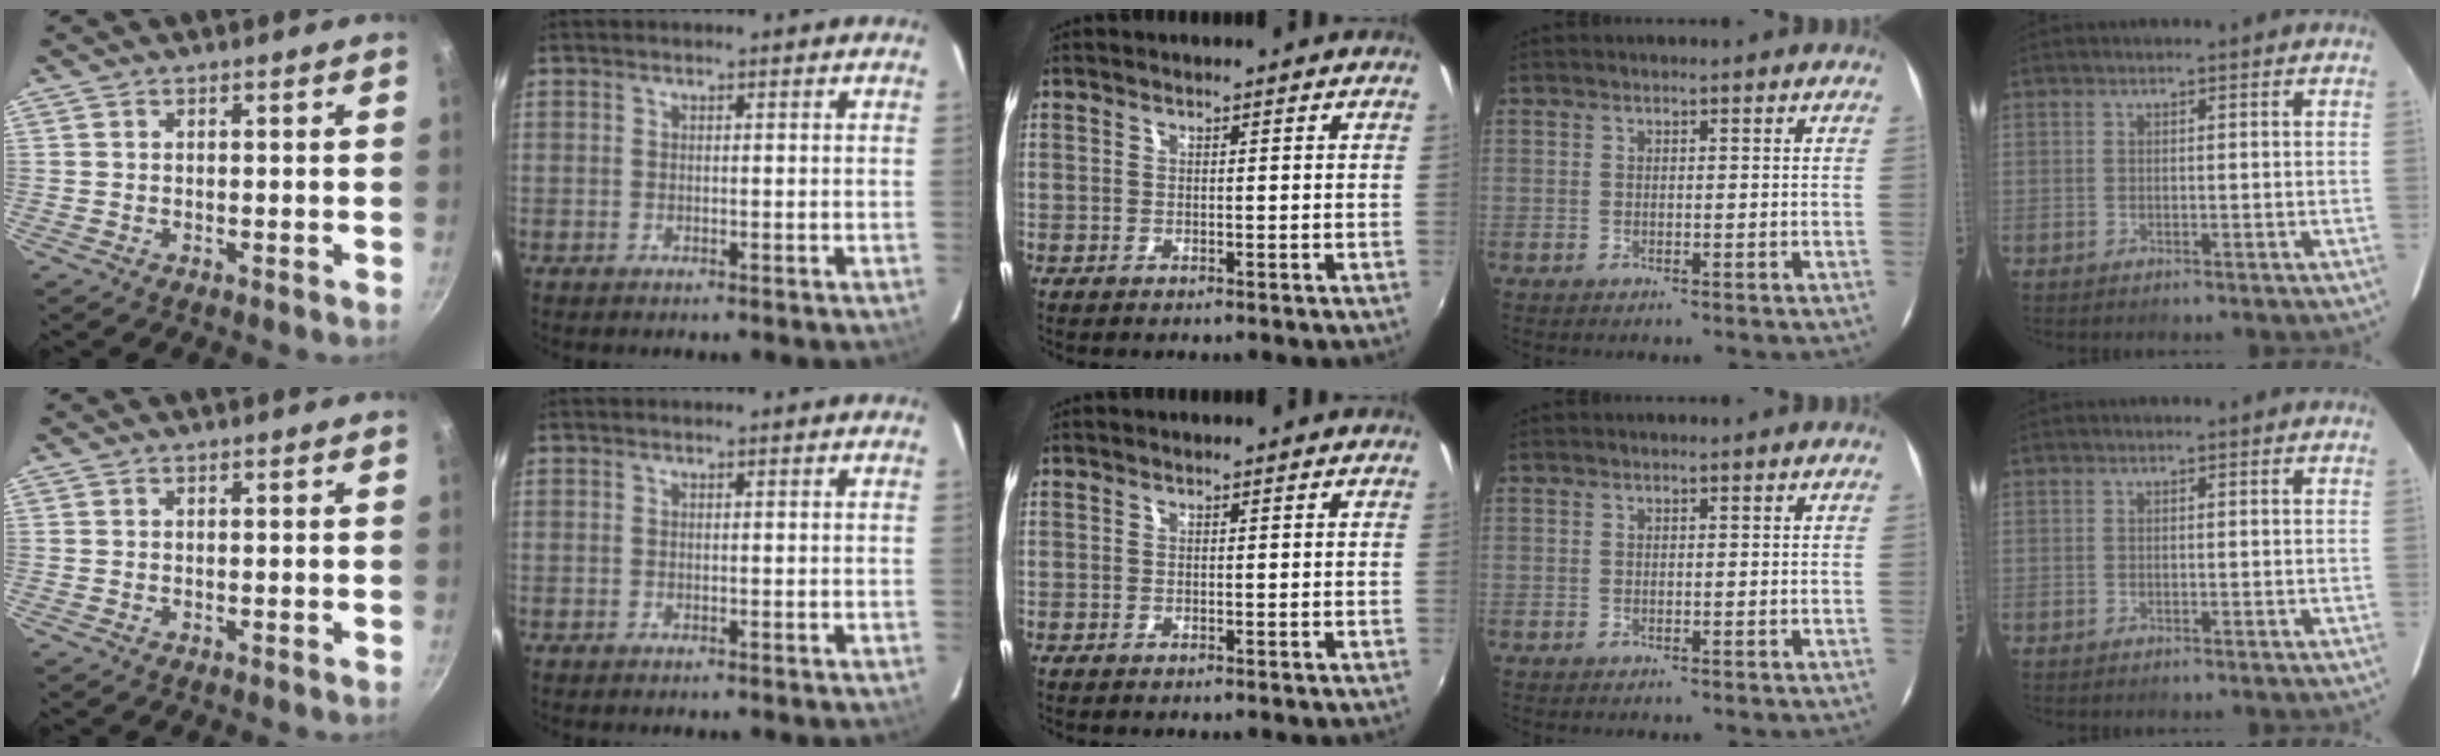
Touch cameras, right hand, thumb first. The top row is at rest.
{}